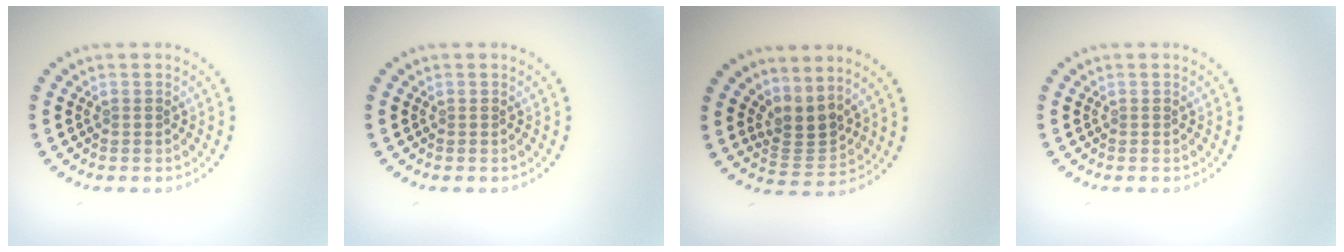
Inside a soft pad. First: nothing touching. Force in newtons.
{"total": 0.0}
{"total": 2.8, "press": 1.9, "slide": 2.1}
{"total": 0.0}